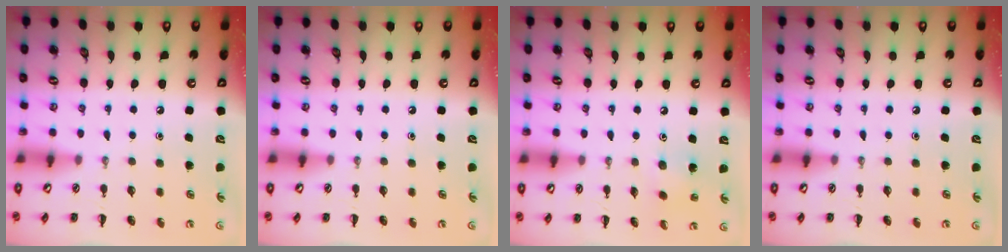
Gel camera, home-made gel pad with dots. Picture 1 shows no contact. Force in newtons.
{"total": 0.0}
{"total": 2.1, "press": 2.0, "slide": 0.6}
{"total": 0.0}